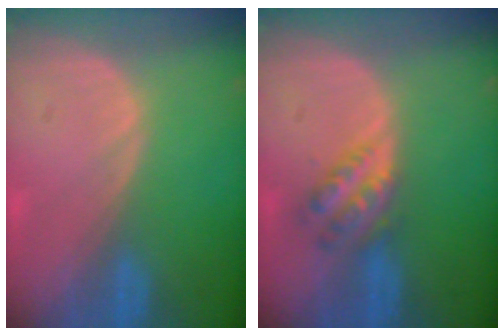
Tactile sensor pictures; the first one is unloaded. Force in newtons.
{"total": 4.8, "press": 4.3, "slide": 2.0}